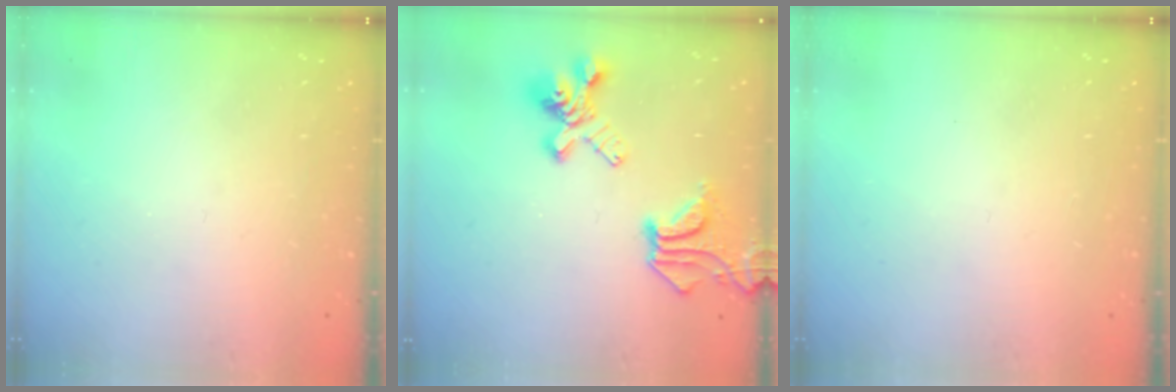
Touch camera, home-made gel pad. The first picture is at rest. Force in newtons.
{"total": 9.4, "press": 9.1, "slide": 2.6}
{"total": 0.0}